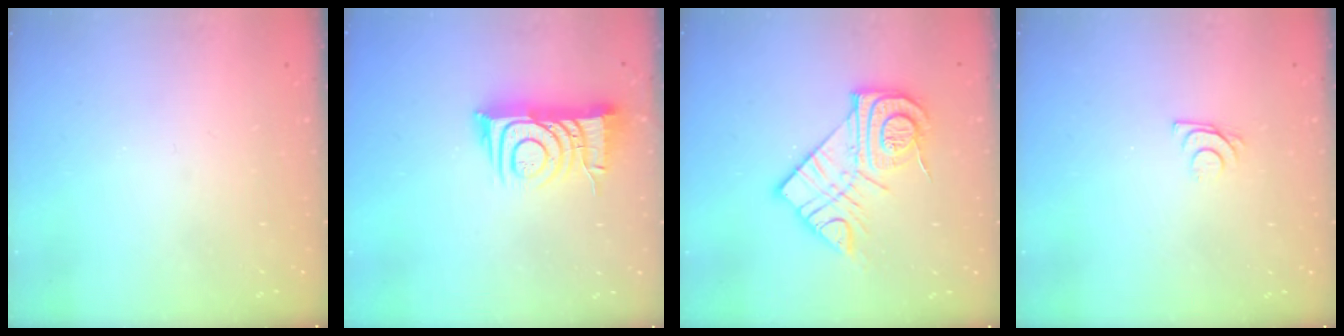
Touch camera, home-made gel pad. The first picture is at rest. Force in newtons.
{"total": 10.8, "press": 10.7, "slide": 1.4}
{"total": 16.1, "press": 16.1, "slide": 1.3}
{"total": 7.0, "press": 6.9, "slide": 0.6}